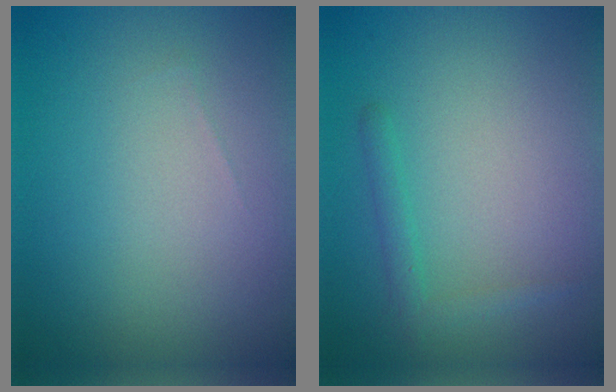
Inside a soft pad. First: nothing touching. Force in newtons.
{"total": 1.5, "press": 1.5, "slide": 0.1}